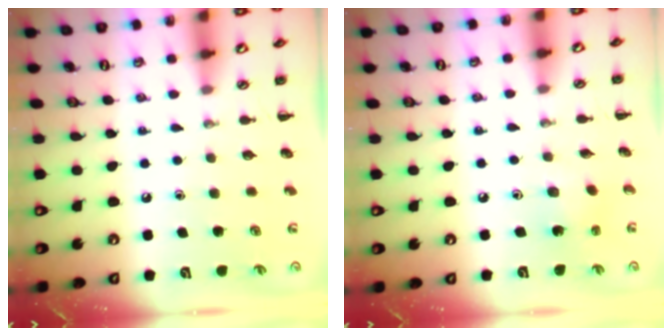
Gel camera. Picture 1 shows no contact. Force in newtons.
{"total": 1.6, "press": 1.5, "slide": 0.6}